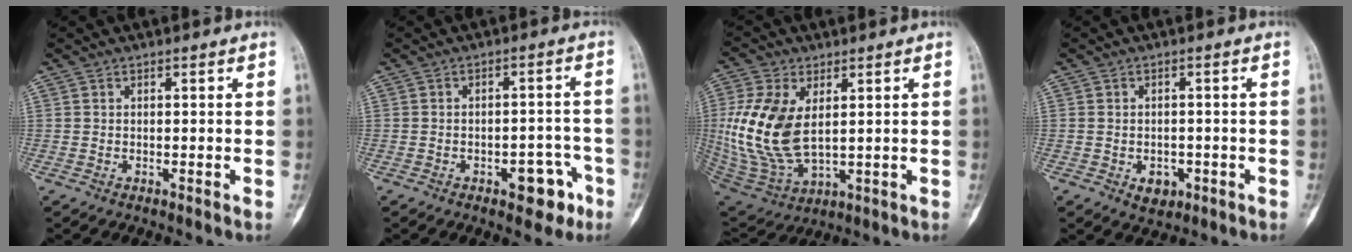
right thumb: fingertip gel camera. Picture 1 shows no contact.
{"total": 7.0, "force": [-3.6, 3.7, 4.8], "torque": [-0.033, 0.036, -0.041]}
{"total": 16.4, "force": [2.4, 9.4, 13.2], "torque": [-0.281, -0.016, 0.060]}
{"total": 3.6, "force": [-1.3, 2.7, 1.9], "torque": [-0.010, 0.005, -0.011]}